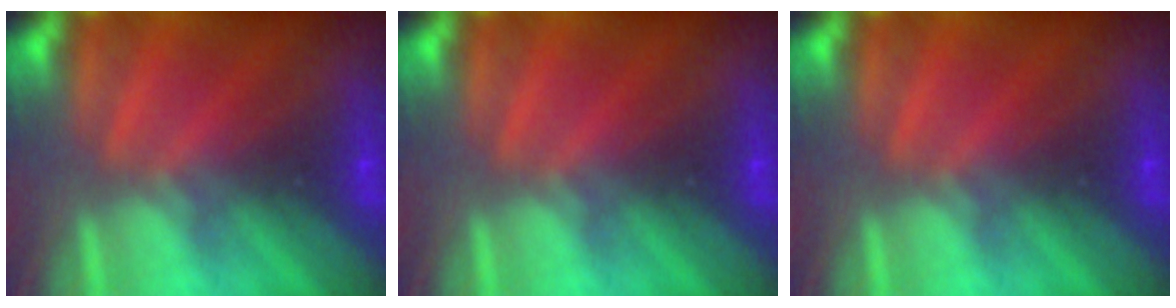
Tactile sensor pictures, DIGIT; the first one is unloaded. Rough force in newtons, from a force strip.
{"total": 0.0}
{"total": 0.0}